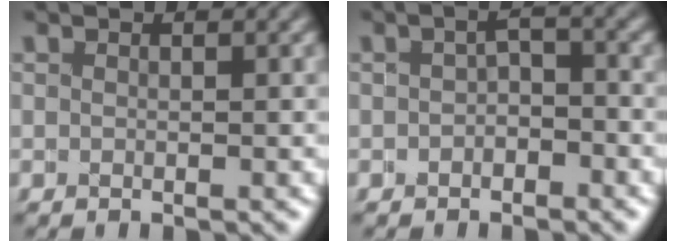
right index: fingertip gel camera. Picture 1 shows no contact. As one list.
[{"total": 1.2, "force": [-0.8, 0.6, 0.7], "torque": [0.005, 0.005, -0.016]}]